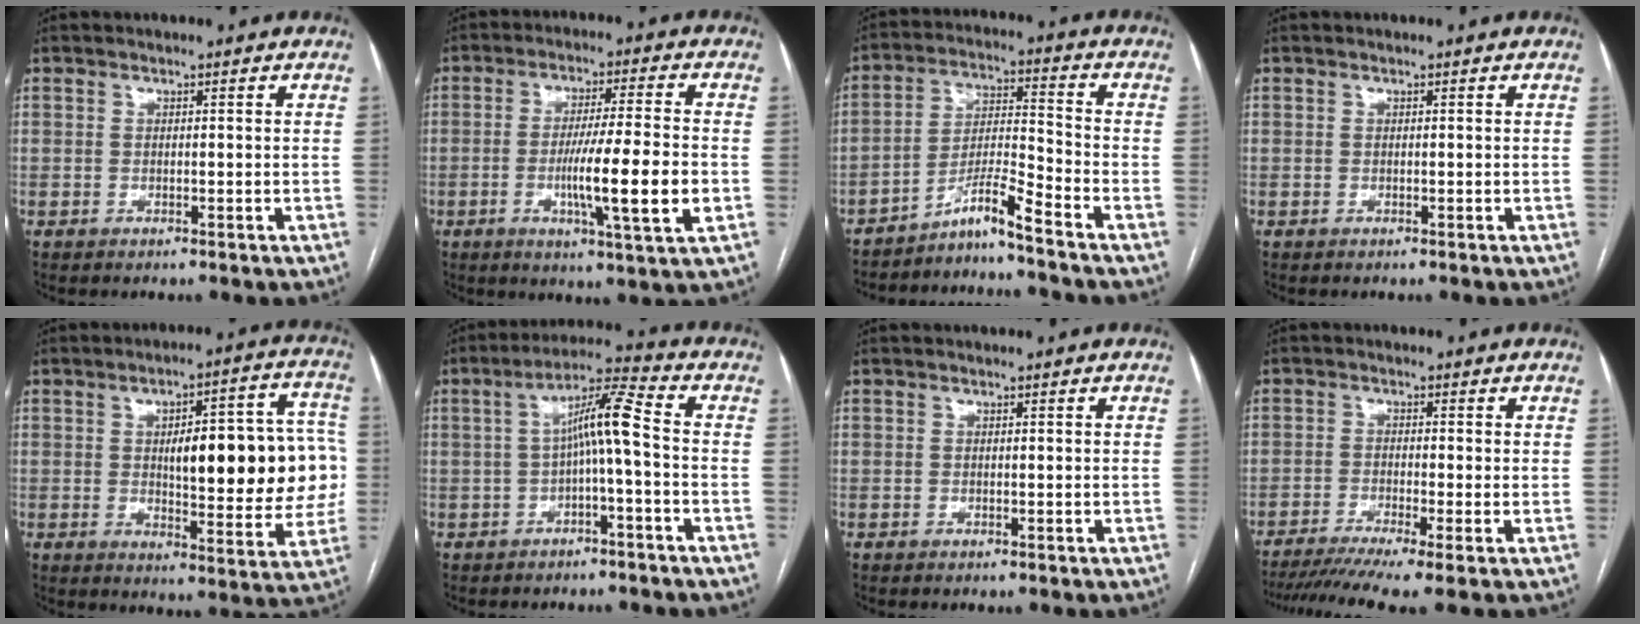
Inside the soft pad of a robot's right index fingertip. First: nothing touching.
{"total": 12.0, "force": [-2.7, -0.2, 11.7], "torque": [-0.196, -0.014, -0.050]}
{"total": 6.6, "force": [-5.6, -1.3, 3.3], "torque": [-0.064, -0.001, -0.102]}
{"total": 0.0}
{"total": 18.9, "force": [1.0, 5.9, 17.9], "torque": [-0.219, 0.033, 0.024]}
{"total": 7.5, "force": [-0.7, 0.1, 7.4], "torque": [-0.129, 0.029, -0.012]}
{"total": 0.0}
{"total": 9.0, "force": [-6.6, -0.4, 6.1], "torque": [-0.096, -0.015, -0.106]}